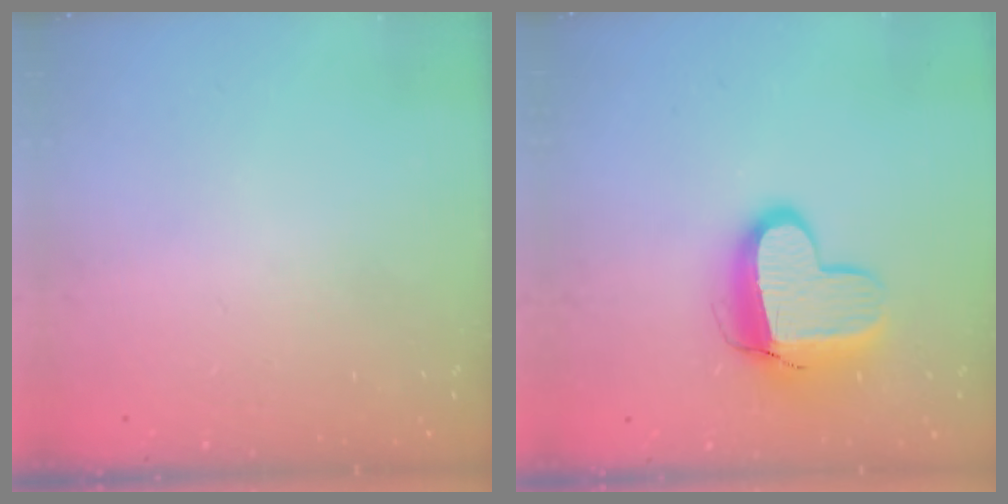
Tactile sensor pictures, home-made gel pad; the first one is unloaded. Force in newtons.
{"total": 12.8, "press": 12.8, "slide": 1.3}